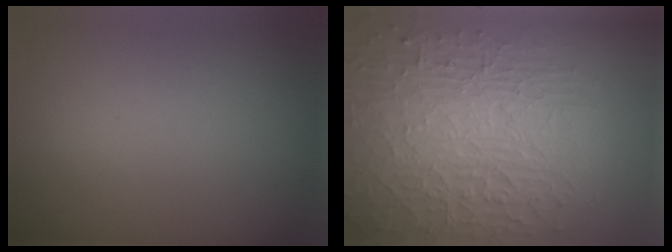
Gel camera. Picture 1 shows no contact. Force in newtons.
{"total": 10.0, "press": 6.5, "slide": 7.6}